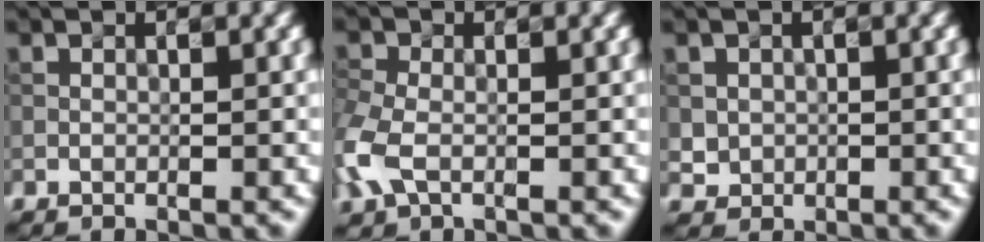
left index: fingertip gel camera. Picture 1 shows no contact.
{"total": 4.3, "force": [-1.1, 2.7, 3.1], "torque": [-0.092, -0.001, -0.034]}
{"total": 1.7, "force": [0.0, 1.6, 0.4], "torque": [-0.002, -0.007, 0.004]}